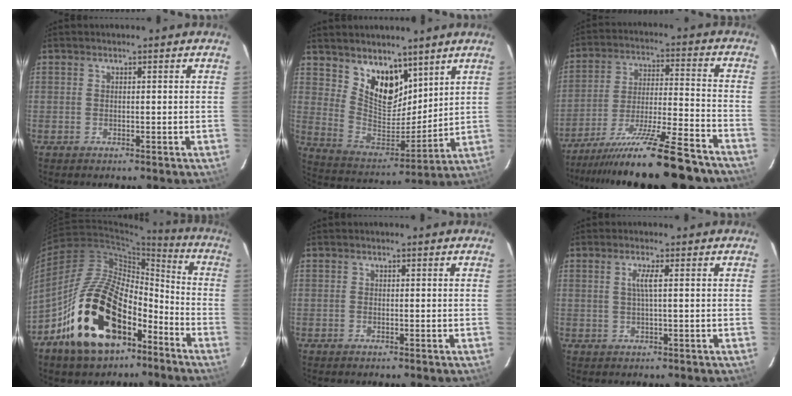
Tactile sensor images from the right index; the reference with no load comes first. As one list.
[{"total": 12.6, "force": [8.5, 6.8, 6.4], "torque": [-0.112, -0.010, 0.167]}, {"total": 22.6, "force": [-18.9, 2.4, 12.2], "torque": [-0.231, -0.049, -0.291]}, {"total": 22.1, "force": [-12.2, 11.8, 14.1], "torque": [-0.266, 0.018, -0.199]}, {"total": 0.0}, {"total": 2.2, "force": [0.4, -0.3, 2.1], "torque": [-0.042, -0.001, 0.006]}]